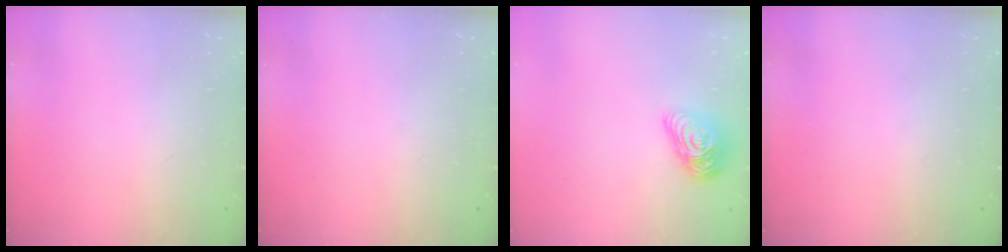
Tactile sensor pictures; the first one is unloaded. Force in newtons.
{"total": 0.0}
{"total": 12.3, "press": 12.3, "slide": 0.5}
{"total": 0.0}